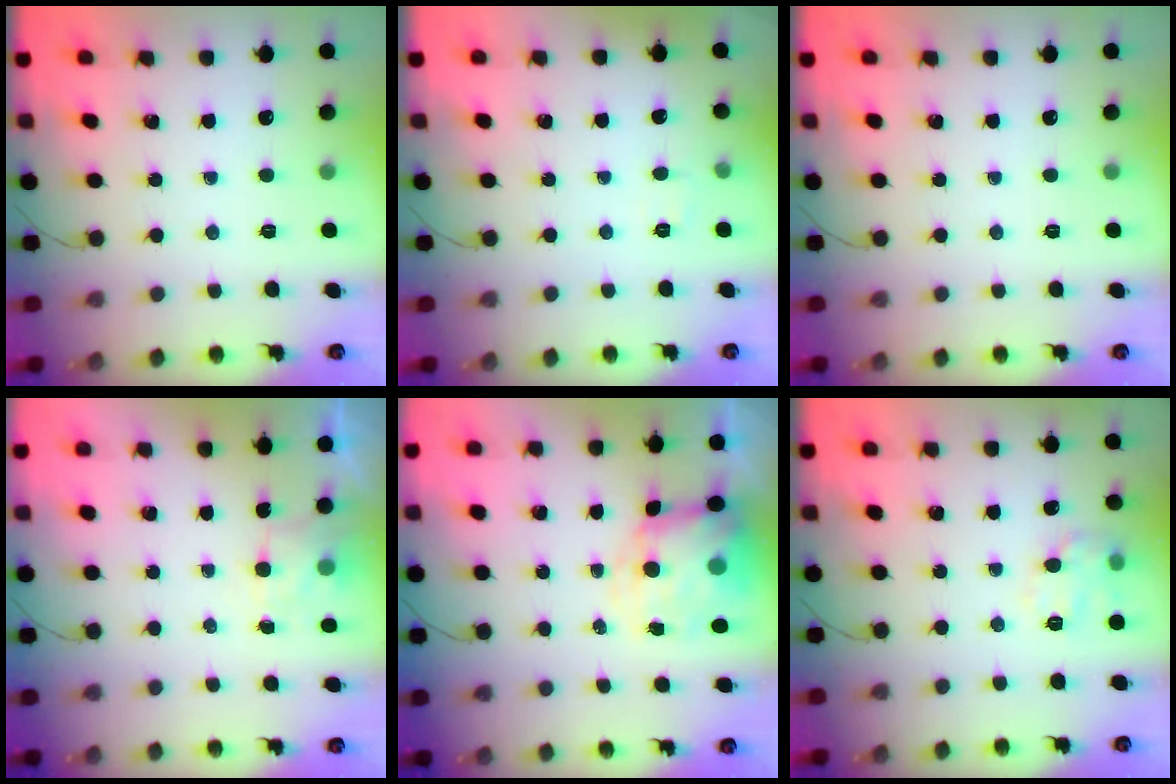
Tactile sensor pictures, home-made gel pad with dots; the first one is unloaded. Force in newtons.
{"total": 2.4, "press": 2.1, "slide": 1.1}
{"total": 0.0}
{"total": 2.5, "press": 2.1, "slide": 1.4}
{"total": 8.6, "press": 8.3, "slide": 2.2}
{"total": 10.0, "press": 10.0, "slide": 0.2}